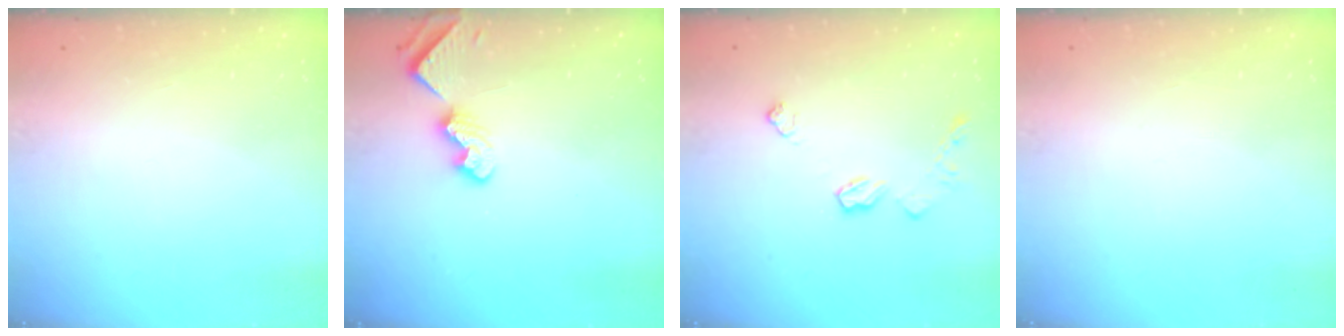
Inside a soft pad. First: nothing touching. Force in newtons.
{"total": 7.0, "press": 7.0, "slide": 0.8}
{"total": 7.9, "press": 7.9, "slide": 0.3}
{"total": 0.0}